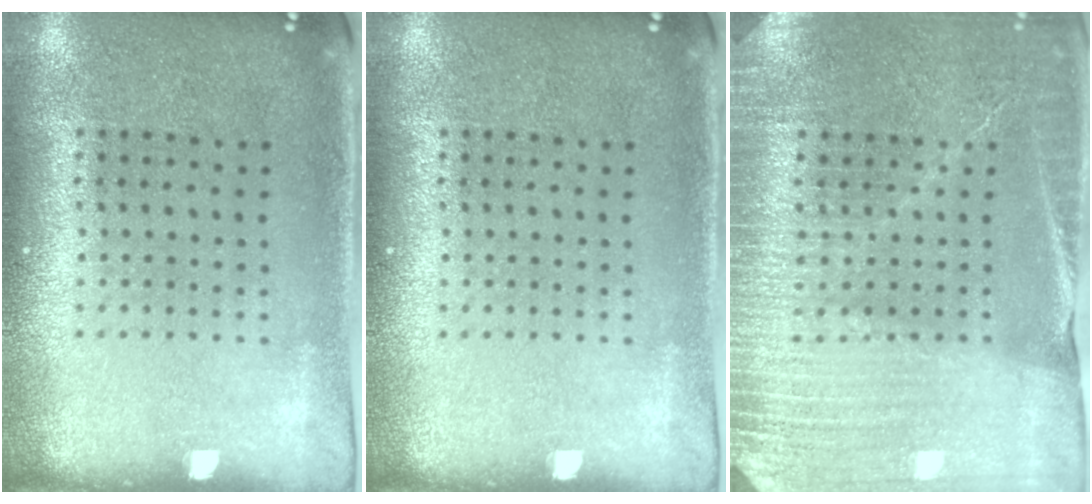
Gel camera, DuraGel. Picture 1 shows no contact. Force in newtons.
{"total": 0.0}
{"total": 3.7, "press": 3.5, "slide": 1.0}